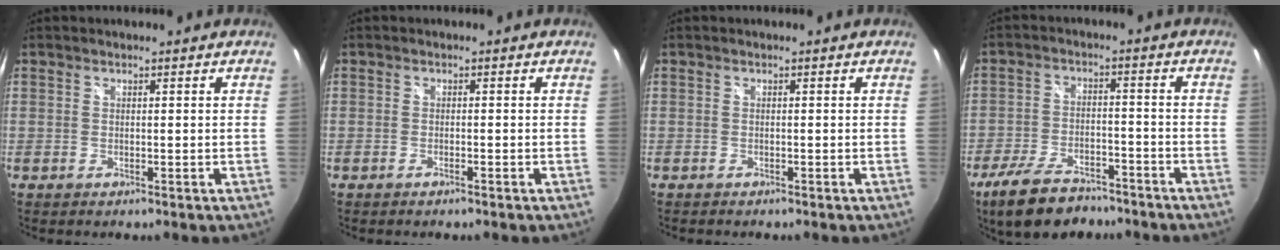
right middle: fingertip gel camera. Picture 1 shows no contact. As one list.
[{"total": 1.0, "force": [-0.9, 0.1, 0.5], "torque": [-0.010, -0.001, -0.017]}, {"total": 0.8, "force": [-0.8, 0.3, 0.1], "torque": [-0.006, -0.004, -0.014]}, {"total": 13.2, "force": [-10.0, 5.5, 6.6], "torque": [-0.150, -0.015, -0.169]}]